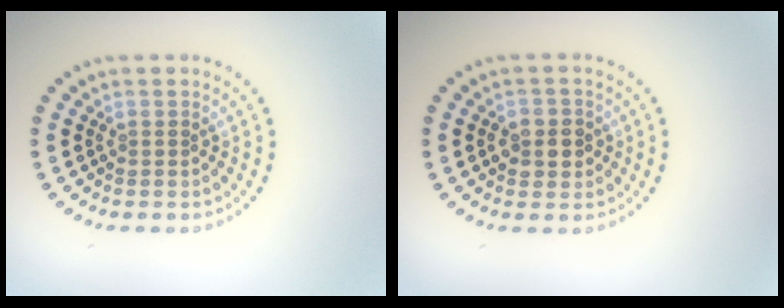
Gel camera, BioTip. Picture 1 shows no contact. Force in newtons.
{"total": 2.6, "press": 2.5, "slide": 0.6}